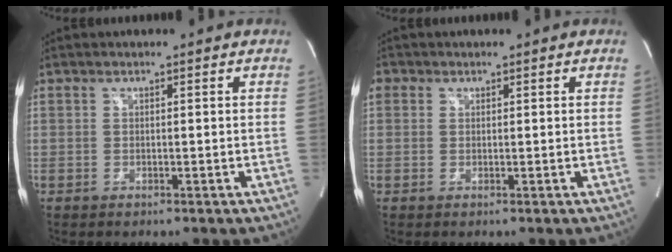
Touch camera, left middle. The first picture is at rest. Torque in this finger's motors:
{"motor_torque": [0.38, -0.26, 0.38, 0.06]}